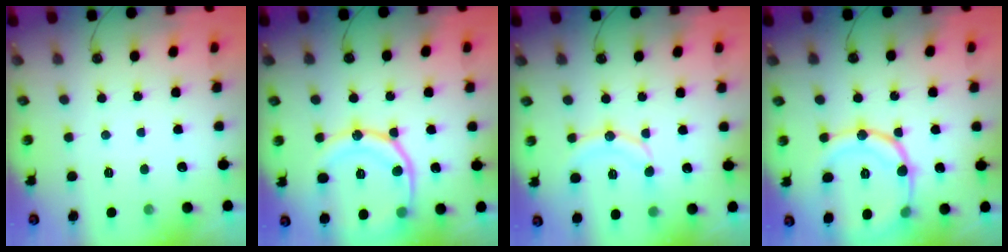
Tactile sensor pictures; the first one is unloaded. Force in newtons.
{"total": 18.5, "press": 18.4, "slide": 1.9}
{"total": 12.1, "press": 12.0, "slide": 1.6}
{"total": 18.3, "press": 18.2, "slide": 1.9}